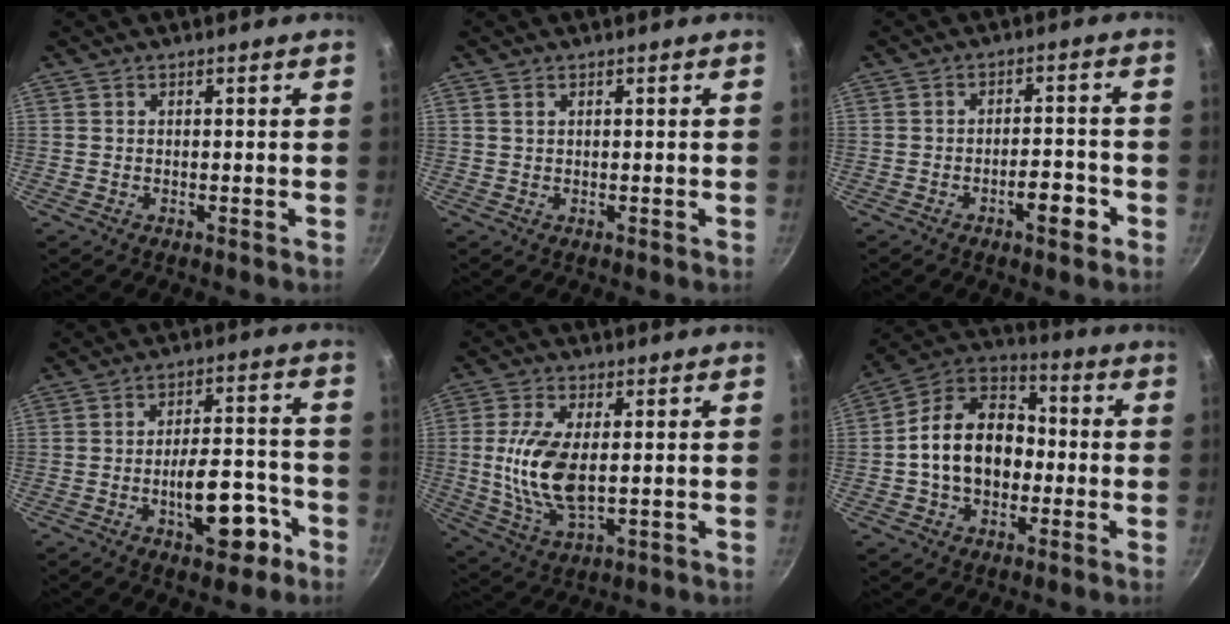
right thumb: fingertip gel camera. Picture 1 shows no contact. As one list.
[{"total": 0.7, "force": [0.4, 0.4, 0.4], "torque": [-0.007, 0.001, 0.008]}, {"total": 5.6, "force": [-2.9, 2.1, 4.3], "torque": [-0.044, 0.025, -0.041]}, {"total": 12.0, "force": [-5.3, 5.4, 9.3], "torque": [-0.108, 0.048, -0.068]}, {"total": 12.2, "force": [0.5, 5.9, 10.7], "torque": [-0.214, -0.010, 0.012]}, {"total": 16.2, "force": [-1.5, 11.8, 10.9], "torque": [-0.151, 0.042, -0.044]}]